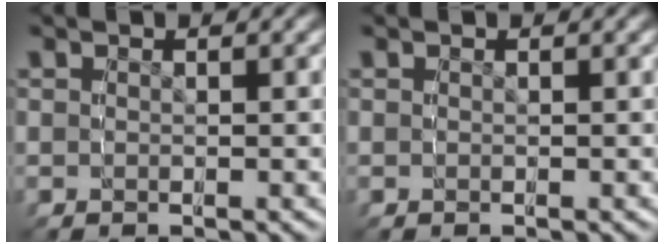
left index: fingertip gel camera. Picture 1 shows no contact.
{"total": 0.0}